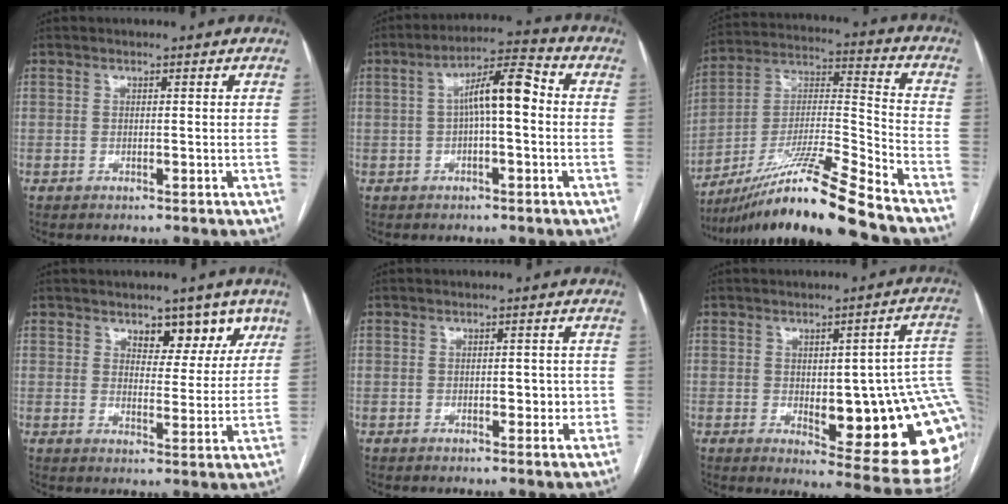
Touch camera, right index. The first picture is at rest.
{"total": 7.9, "force": [0.3, 1.7, 7.8], "torque": [-0.133, 0.032, 0.003]}
{"total": 18.3, "force": [-14.8, -2.2, 10.4], "torque": [-0.202, -0.004, -0.268]}
{"total": 6.6, "force": [4.1, 3.6, 3.6], "torque": [-0.028, 0.005, 0.059]}
{"total": 3.2, "force": [-0.6, 1.5, 2.7], "torque": [-0.032, 0.009, -0.005]}
{"total": 22.4, "force": [-1.8, 5.6, 21.6], "torque": [-0.177, 0.014, -0.001]}